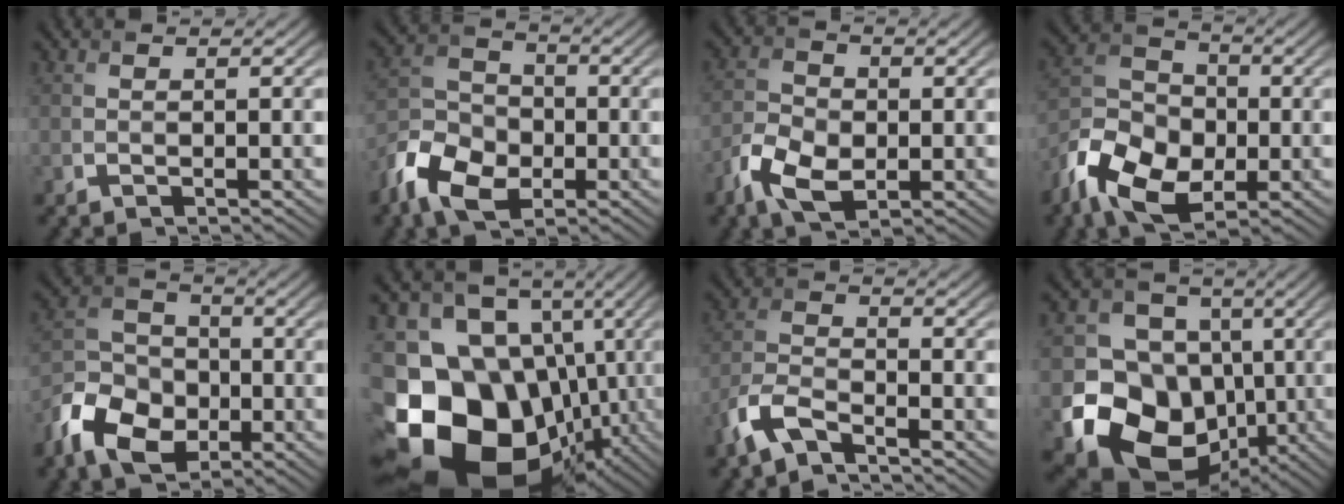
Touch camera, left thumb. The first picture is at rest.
{"total": 9.5, "force": [-5.1, 6.0, 5.3], "torque": [-0.122, -0.015, -0.114]}
{"total": 6.4, "force": [-2.8, 3.9, 4.3], "torque": [-0.100, -0.005, -0.060]}
{"total": 11.2, "force": [-5.2, 7.2, 6.9], "torque": [-0.157, -0.018, -0.113]}
{"total": 10.1, "force": [-4.8, 7.0, 5.5], "torque": [-0.128, -0.016, -0.111]}
{"total": 23.2, "force": [-8.9, 17.7, 12.2], "torque": [-0.257, -0.040, -0.151]}
{"total": 5.5, "force": [-4.0, 1.8, 3.4], "torque": [-0.083, -0.007, -0.097]}
{"total": 15.0, "force": [-3.5, 12.7, 7.2], "torque": [-0.148, -0.038, -0.080]}